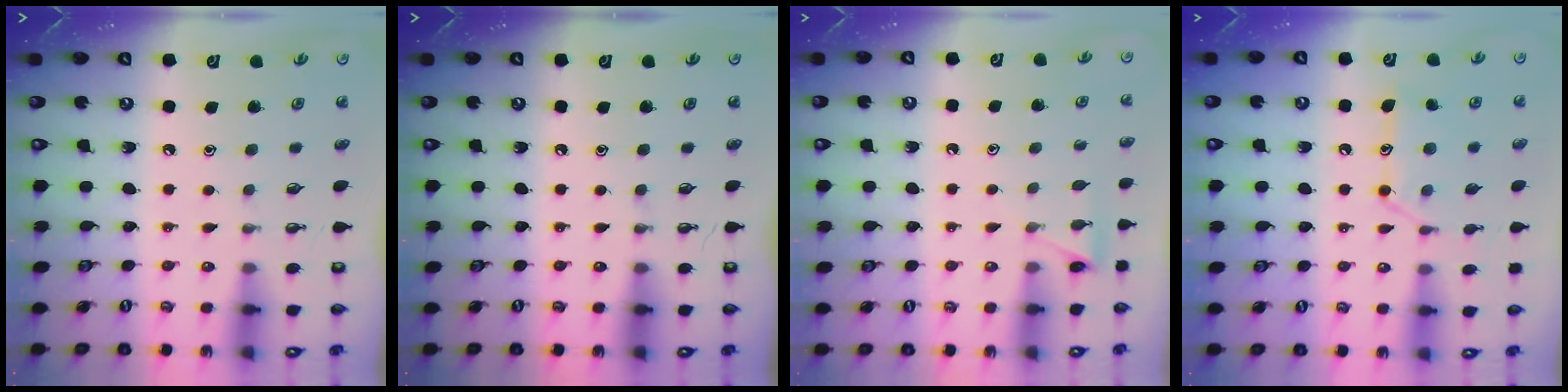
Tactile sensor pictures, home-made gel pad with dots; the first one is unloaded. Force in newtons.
{"total": 0.0}
{"total": 6.6, "press": 6.6, "slide": 0.6}
{"total": 14.0, "press": 14.0, "slide": 1.0}